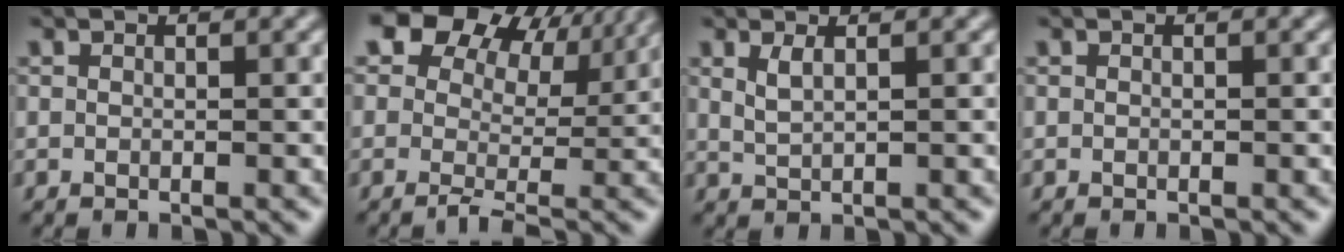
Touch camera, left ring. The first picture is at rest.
{"total": 9.2, "force": [4.7, 5.2, 6.0], "torque": [-0.071, 0.002, 0.076]}
{"total": 1.6, "force": [0.9, 0.5, 1.2], "torque": [-0.027, -0.002, 0.020]}
{"total": 0.0}